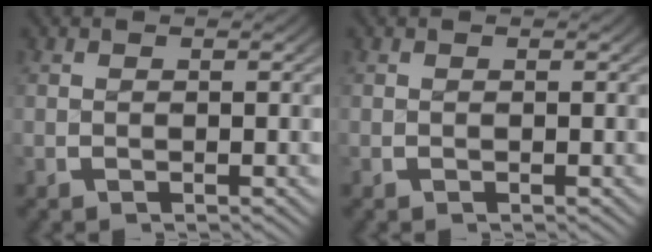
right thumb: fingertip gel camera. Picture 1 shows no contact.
{"total": 0.0}